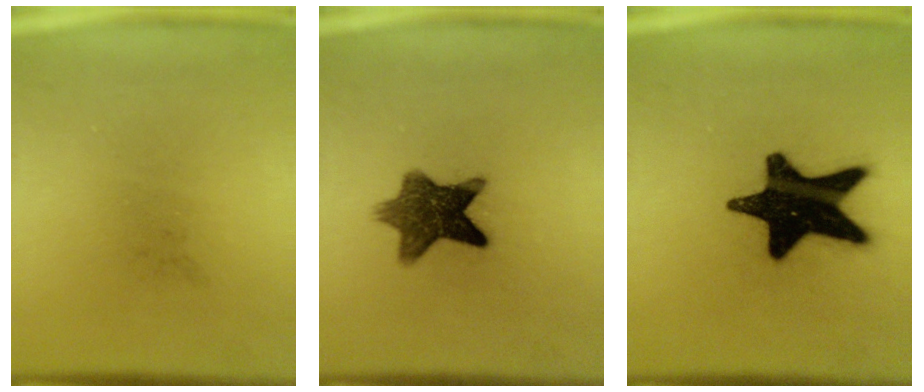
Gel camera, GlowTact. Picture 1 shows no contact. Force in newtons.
{"total": 9.4}
{"total": 19.7}